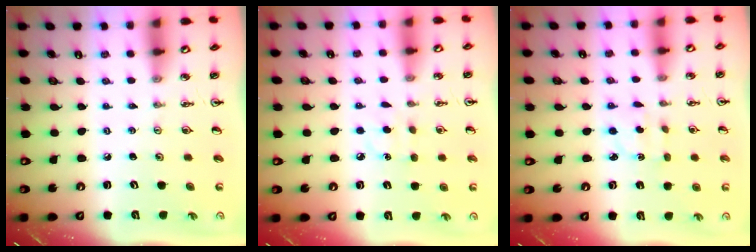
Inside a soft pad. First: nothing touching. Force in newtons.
{"total": 5.8, "press": 5.8, "slide": 0.7}
{"total": 2.6, "press": 2.5, "slide": 0.6}